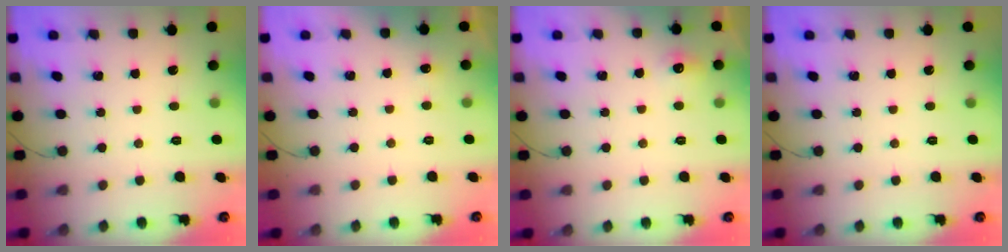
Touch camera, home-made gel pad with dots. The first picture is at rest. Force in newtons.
{"total": 2.9, "press": 2.7, "slide": 1.2}
{"total": 5.7, "press": 5.5, "slide": 1.5}
{"total": 0.0}